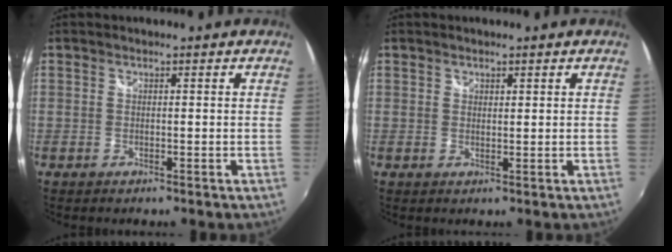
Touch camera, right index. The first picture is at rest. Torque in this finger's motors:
{"motor_torque": [-0.08, 0.00, -0.02, 0.00]}